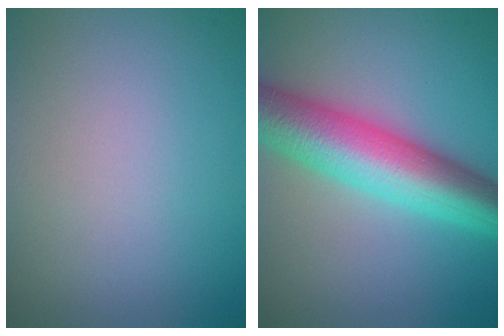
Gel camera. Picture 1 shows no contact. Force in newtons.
{"total": 9.5, "press": 9.5, "slide": 0.2}